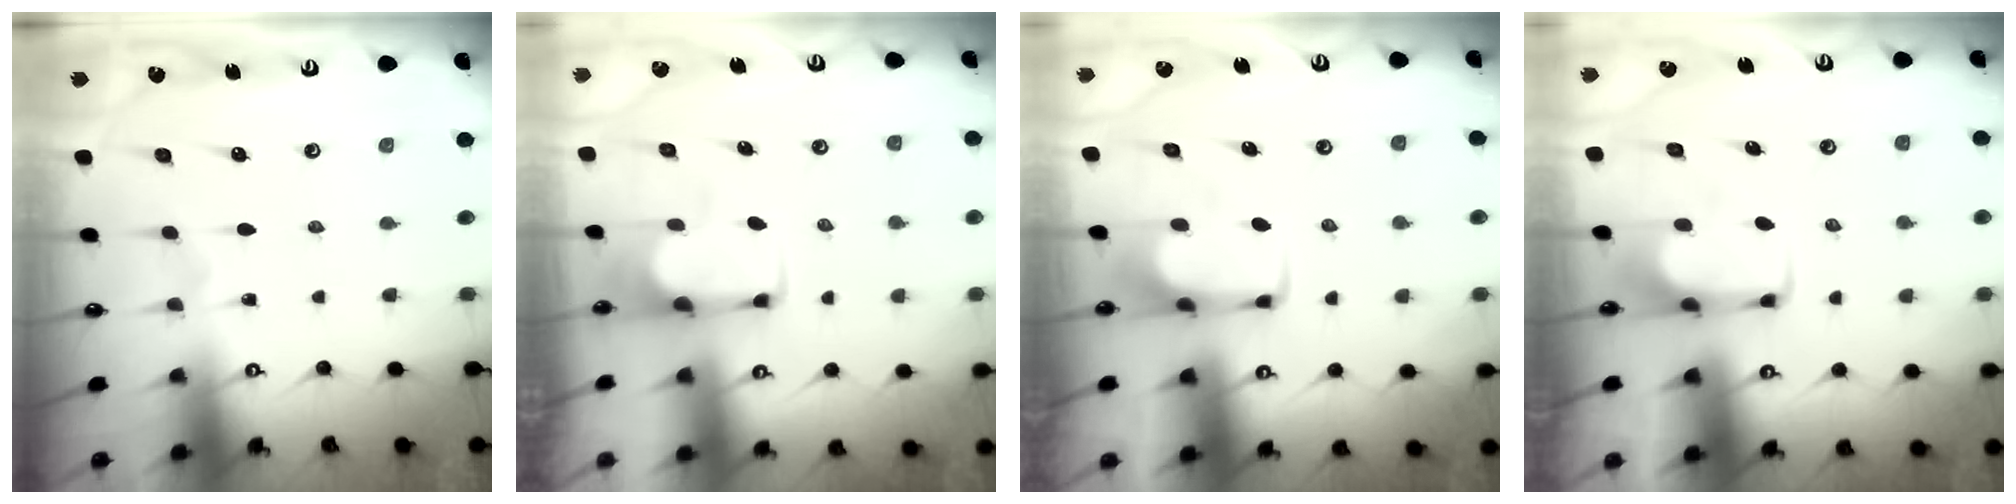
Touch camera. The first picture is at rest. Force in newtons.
{"total": 1.7, "press": 1.6, "slide": 0.7}
{"total": 1.7, "press": 1.7, "slide": 0.4}
{"total": 1.8, "press": 1.8, "slide": 0.2}